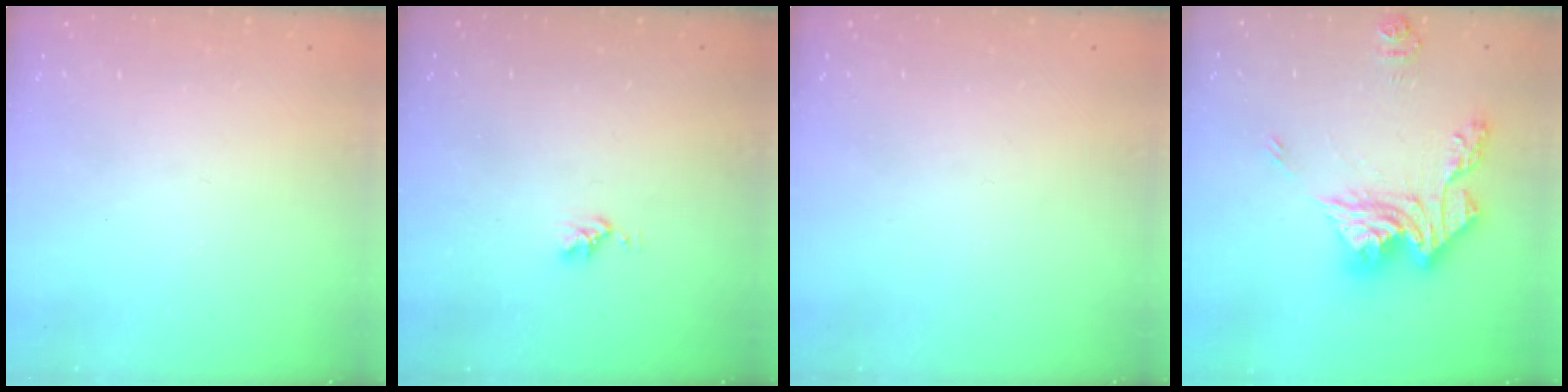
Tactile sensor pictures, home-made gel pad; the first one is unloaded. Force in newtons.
{"total": 3.0, "press": 3.0, "slide": 0.4}
{"total": 0.0}
{"total": 17.0, "press": 16.9, "slide": 1.7}